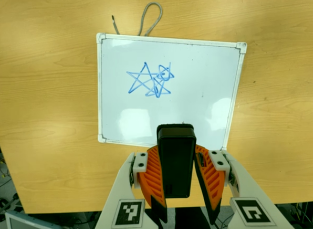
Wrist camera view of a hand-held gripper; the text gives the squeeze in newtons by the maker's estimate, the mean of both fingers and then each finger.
{"total": 9.7, "left": 8.1, "right": 11.4}